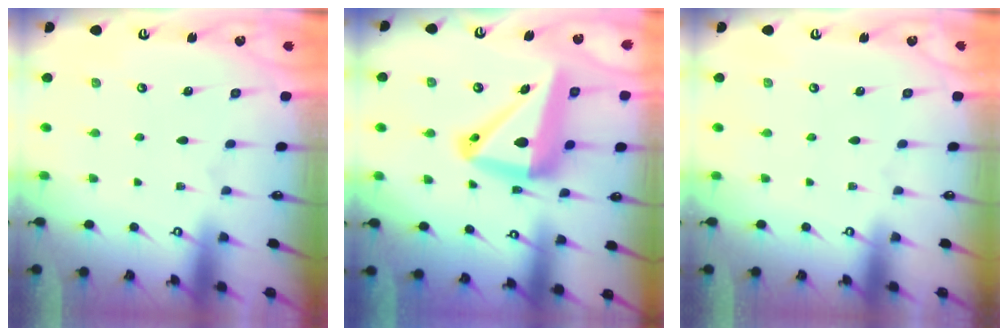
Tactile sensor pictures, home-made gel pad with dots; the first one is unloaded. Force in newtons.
{"total": 17.2, "press": 17.1, "slide": 2.3}
{"total": 0.0}